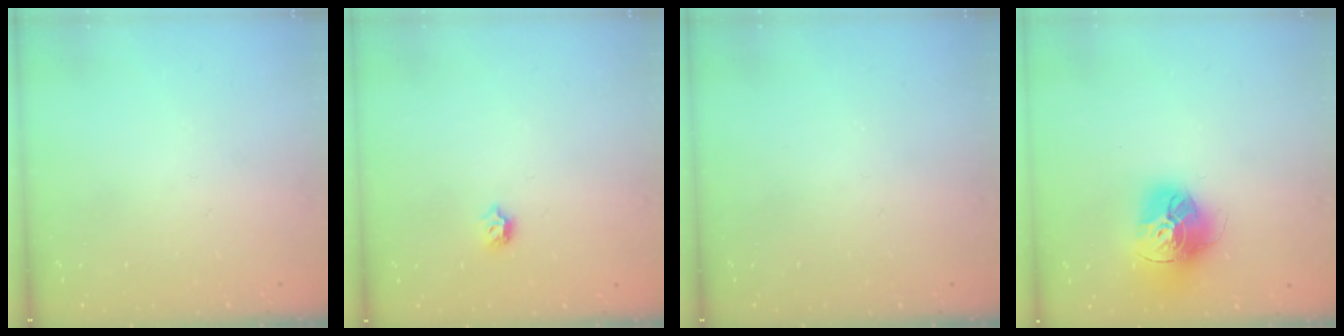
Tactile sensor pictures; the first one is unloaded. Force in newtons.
{"total": 4.8, "press": 4.7, "slide": 1.0}
{"total": 0.0}
{"total": 15.9, "press": 15.8, "slide": 1.4}